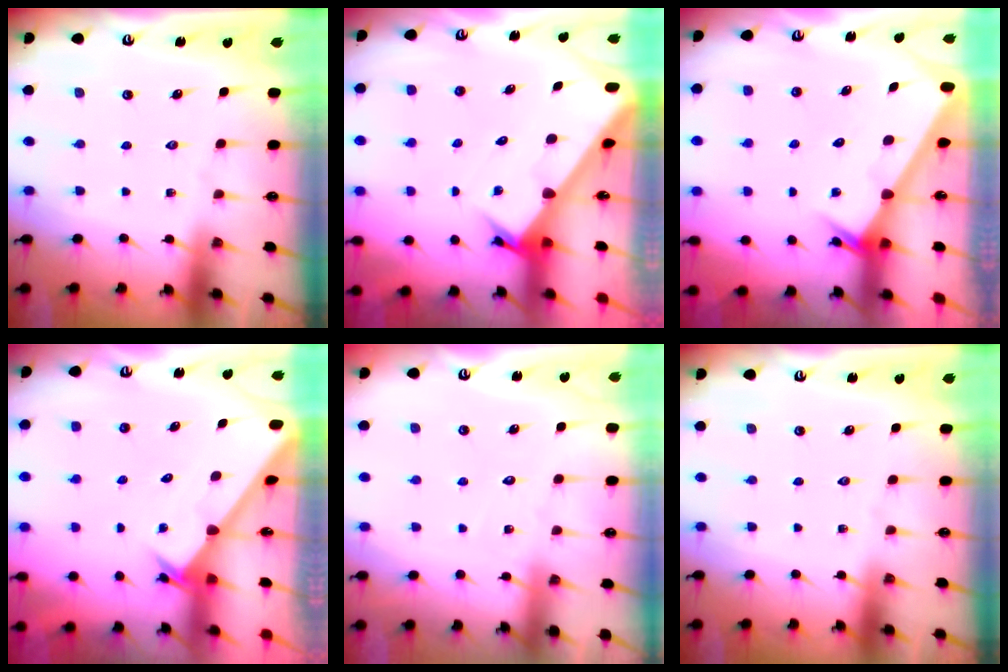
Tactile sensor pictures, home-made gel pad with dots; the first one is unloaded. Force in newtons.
{"total": 3.6, "press": 3.5, "slide": 0.3}
{"total": 2.5, "press": 2.5, "slide": 0.1}
{"total": 2.6, "press": 2.6, "slide": 0.2}
{"total": 3.8, "press": 3.8, "slide": 0.4}
{"total": 0.0}